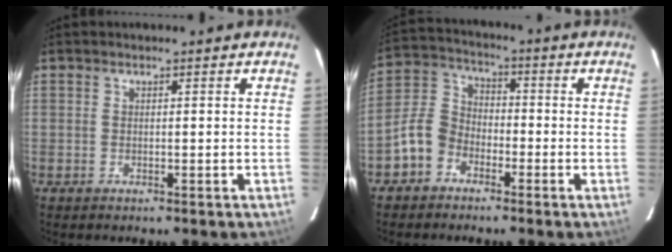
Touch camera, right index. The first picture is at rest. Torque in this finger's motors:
{"motor_torque": [0.83, -0.69, 0.21, 0.01]}